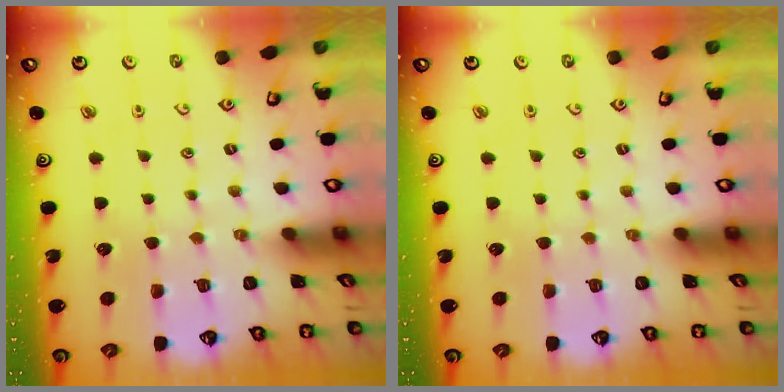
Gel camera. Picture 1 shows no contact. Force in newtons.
{"total": 0.0}